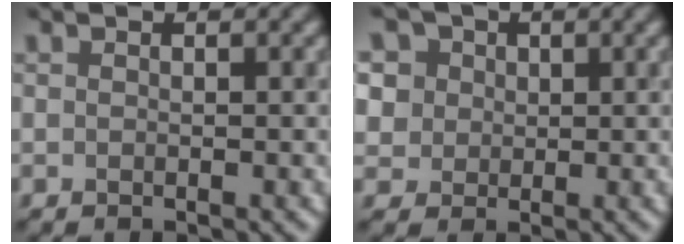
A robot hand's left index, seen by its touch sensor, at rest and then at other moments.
{"total": 6.6, "force": [3.0, 5.3, 2.5], "torque": [-0.047, 0.024, 0.028]}